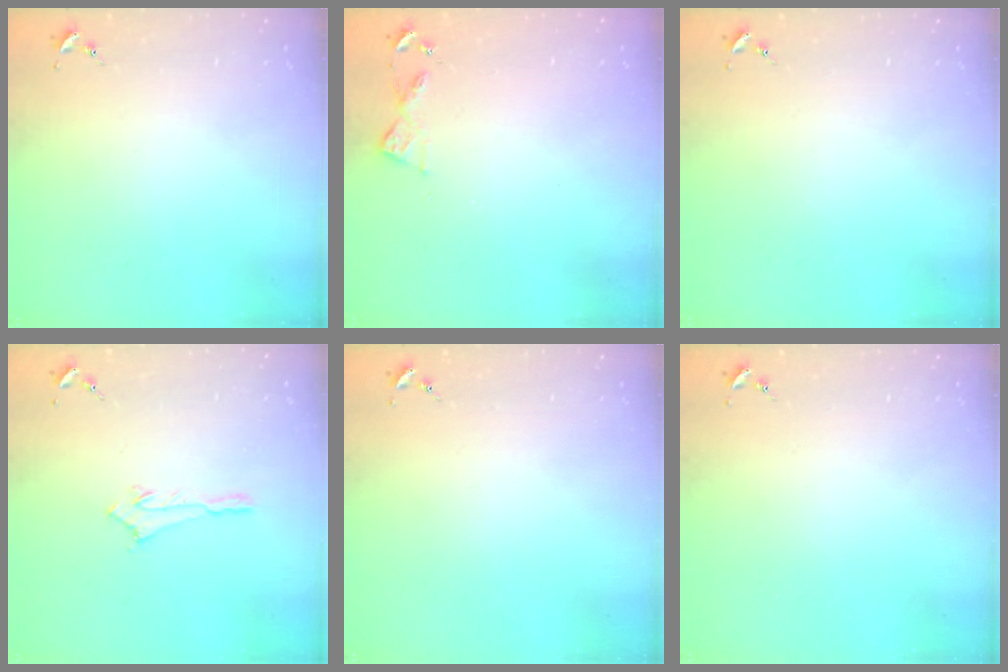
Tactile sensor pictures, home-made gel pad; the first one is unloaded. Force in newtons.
{"total": 6.8, "press": 6.8, "slide": 0.7}
{"total": 0.0}
{"total": 3.1, "press": 3.1, "slide": 0.0}
{"total": 0.0}
{"total": 0.0}